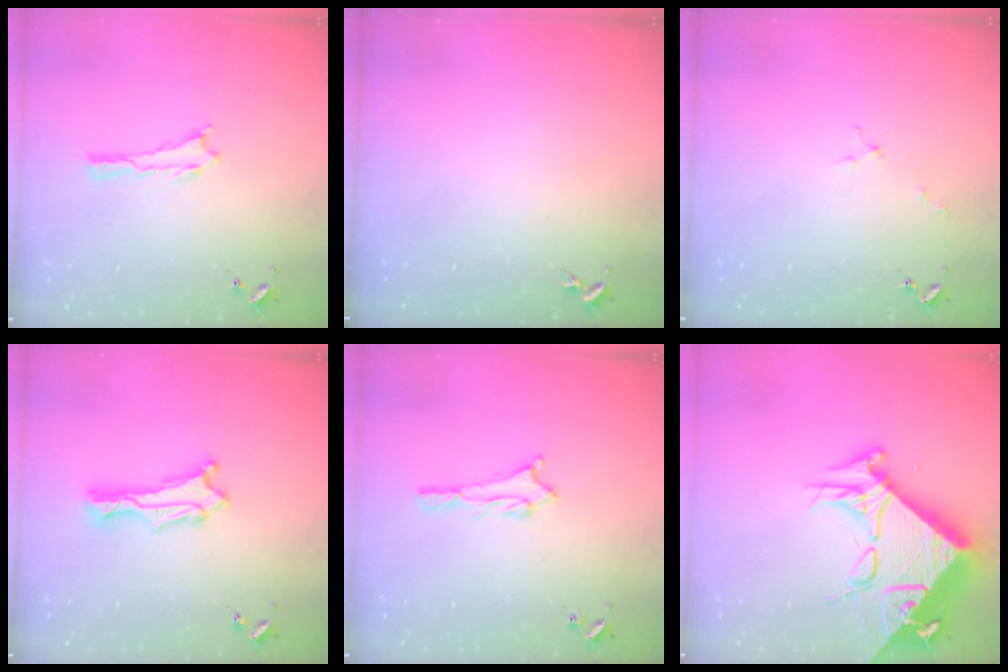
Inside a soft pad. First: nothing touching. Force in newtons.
{"total": 0.0}
{"total": 1.7, "press": 1.7, "slide": 0.3}
{"total": 1.5, "press": 1.5, "slide": 0.1}
{"total": 2.0, "press": 2.0, "slide": 0.2}
{"total": 17.0, "press": 16.9, "slide": 1.6}